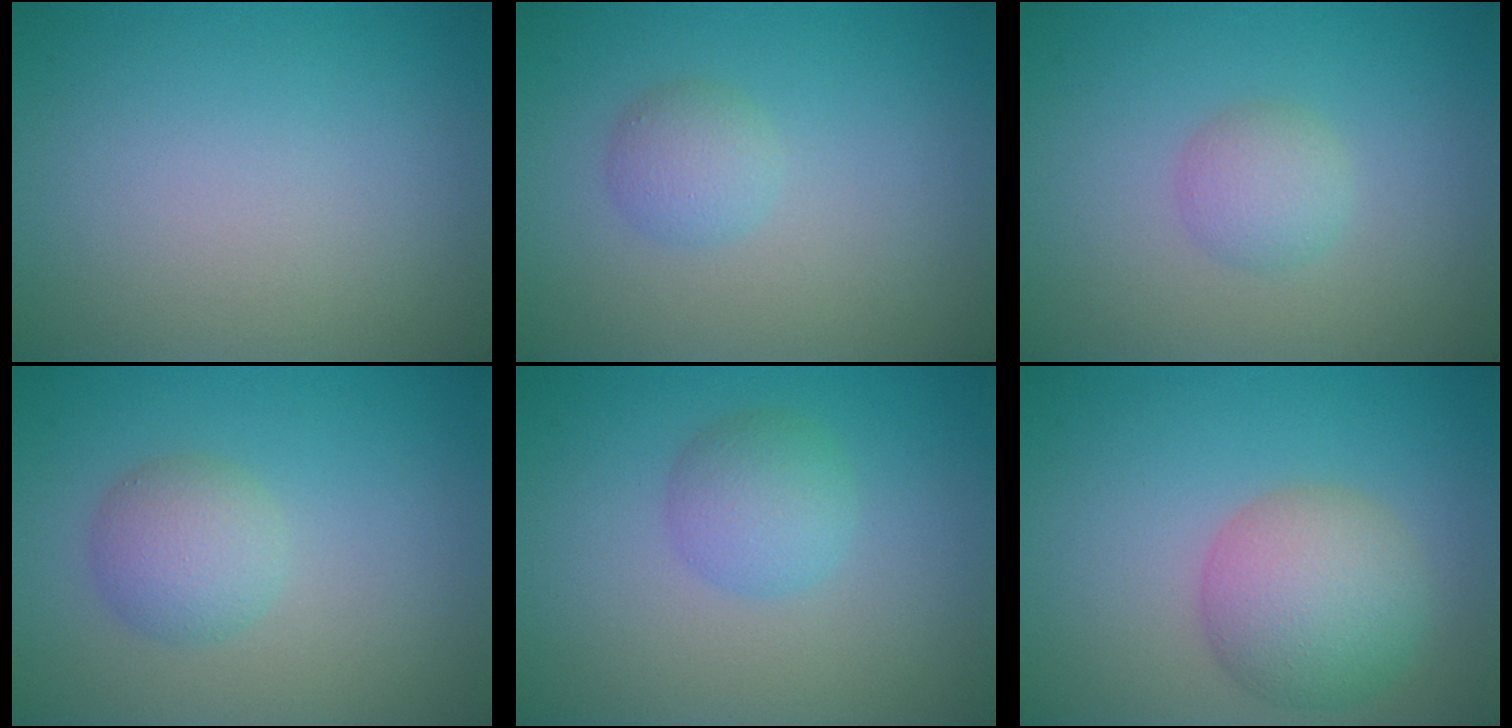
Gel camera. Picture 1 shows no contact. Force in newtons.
{"total": 1.8, "press": 1.8, "slide": 0.1}
{"total": 2.0, "press": 2.0, "slide": 0.1}
{"total": 2.9, "press": 2.9, "slide": 0.0}
{"total": 2.7, "press": 2.7, "slide": 0.0}
{"total": 5.5, "press": 5.5, "slide": 0.1}